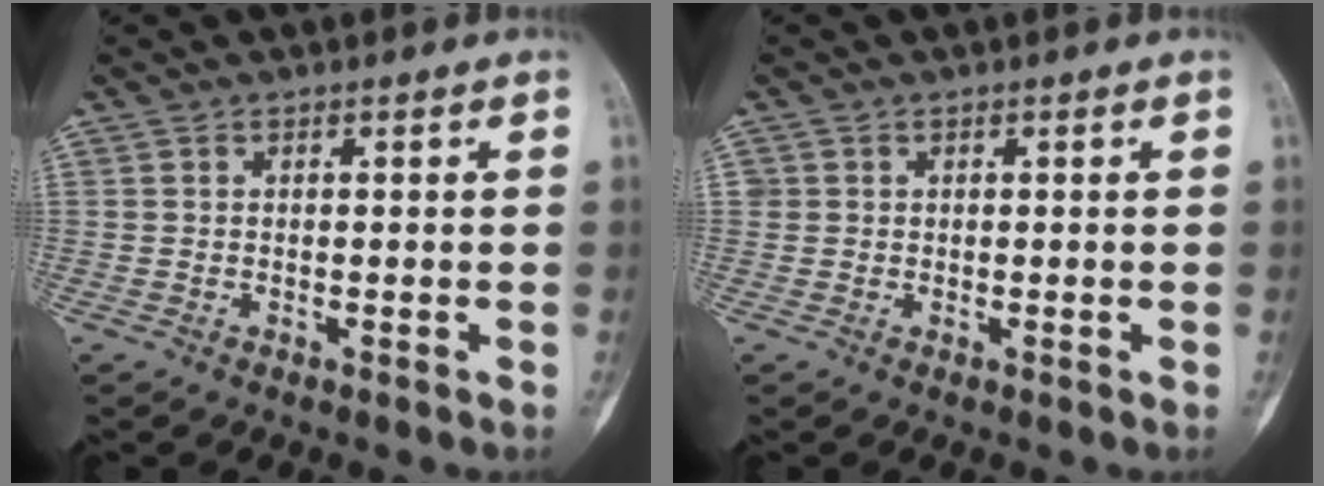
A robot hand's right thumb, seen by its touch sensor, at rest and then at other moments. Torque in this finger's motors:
{"motor_torque": [-0.16, 0.00, -0.04, 0.27, 0.00]}